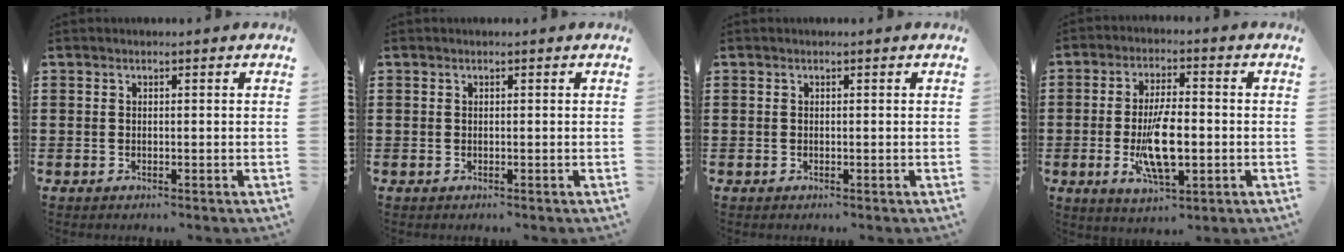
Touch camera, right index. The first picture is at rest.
{"total": 0.0}
{"total": 0.0}
{"total": 9.8, "force": [-1.8, 3.7, 8.9], "torque": [-0.172, -0.012, -0.033]}